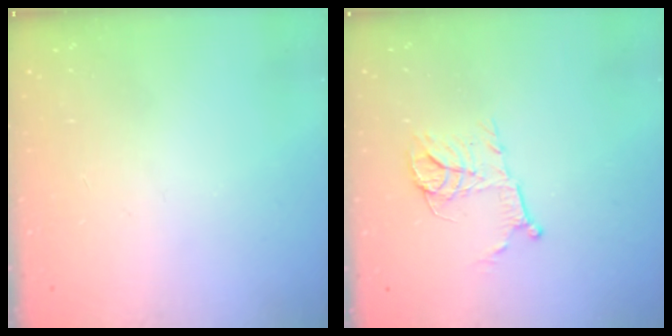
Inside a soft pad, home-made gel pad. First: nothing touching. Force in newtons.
{"total": 10.4, "press": 10.4, "slide": 0.6}